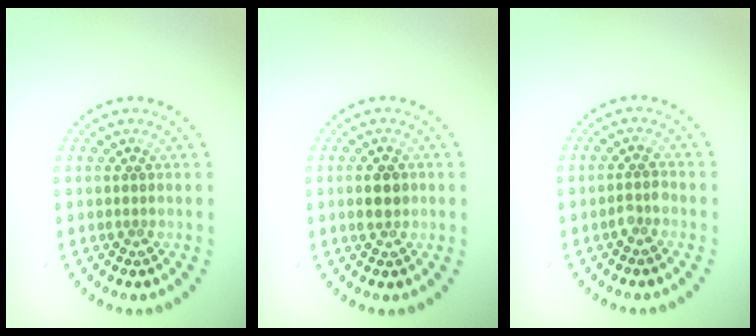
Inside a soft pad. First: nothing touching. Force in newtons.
{"total": 2.3, "press": 2.3, "slide": 0.1}
{"total": 1.2, "press": 1.1, "slide": 0.4}